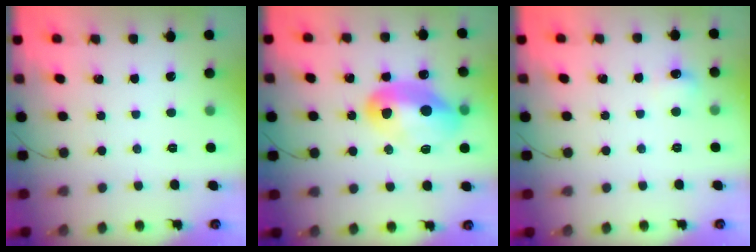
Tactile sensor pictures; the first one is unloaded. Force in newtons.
{"total": 16.2, "press": 16.1, "slide": 0.9}
{"total": 6.1, "press": 5.8, "slide": 1.9}